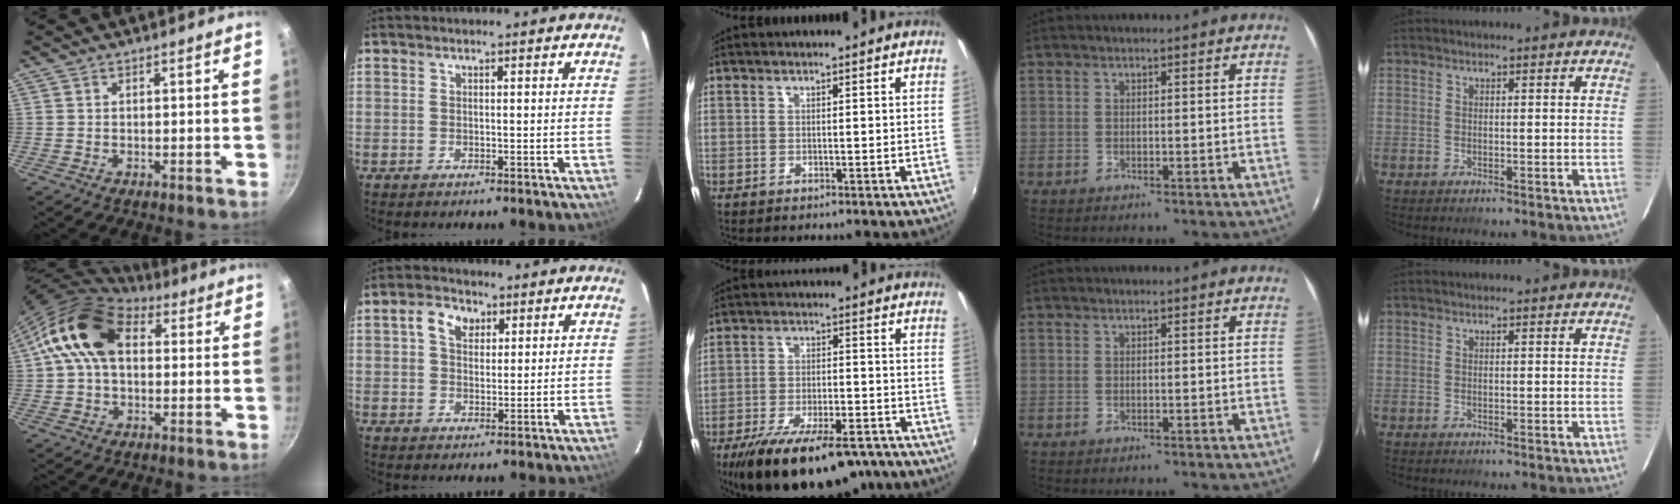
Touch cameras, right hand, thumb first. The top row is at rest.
{"thumb": {"total": 13.7, "force": [2.7, 9.5, 9.5], "torque": [-0.148, 0.021, 0.029]}, "index": {"total": 5.0, "force": [1.9, 3.7, 2.8], "torque": [-0.048, 0.020, 0.034]}, "middle": {"total": 20.9, "force": [-15.4, 7.2, 12.1], "torque": [-0.221, -0.037, -0.223]}}